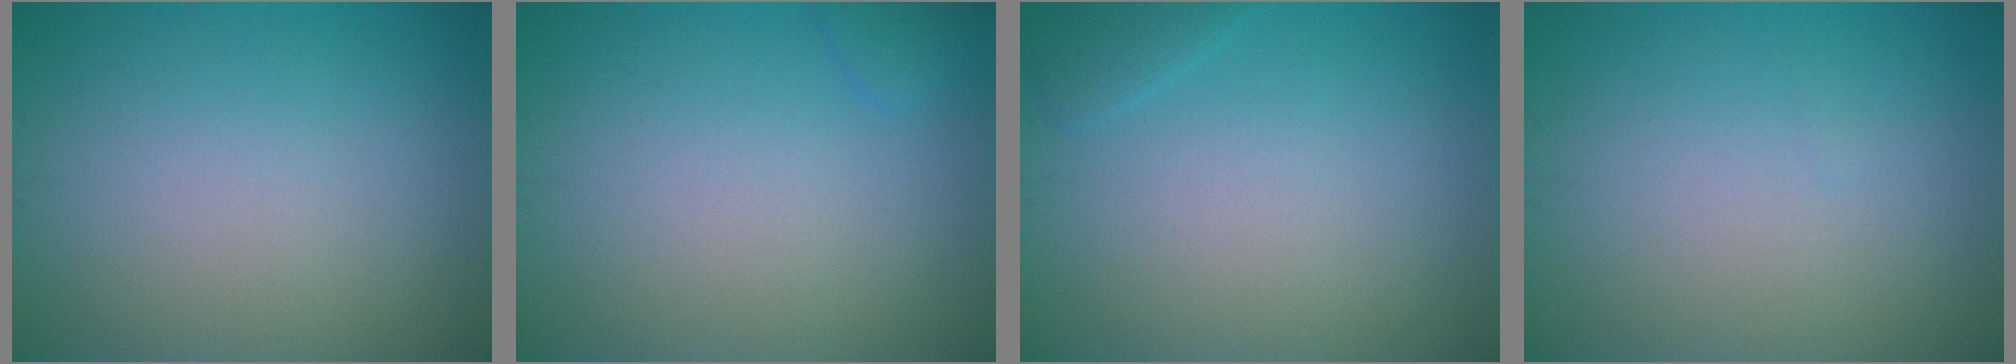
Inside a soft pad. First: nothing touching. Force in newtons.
{"total": 0.8, "press": 0.8, "slide": 0.1}
{"total": 1.1, "press": 1.1, "slide": 0.1}
{"total": 0.0}